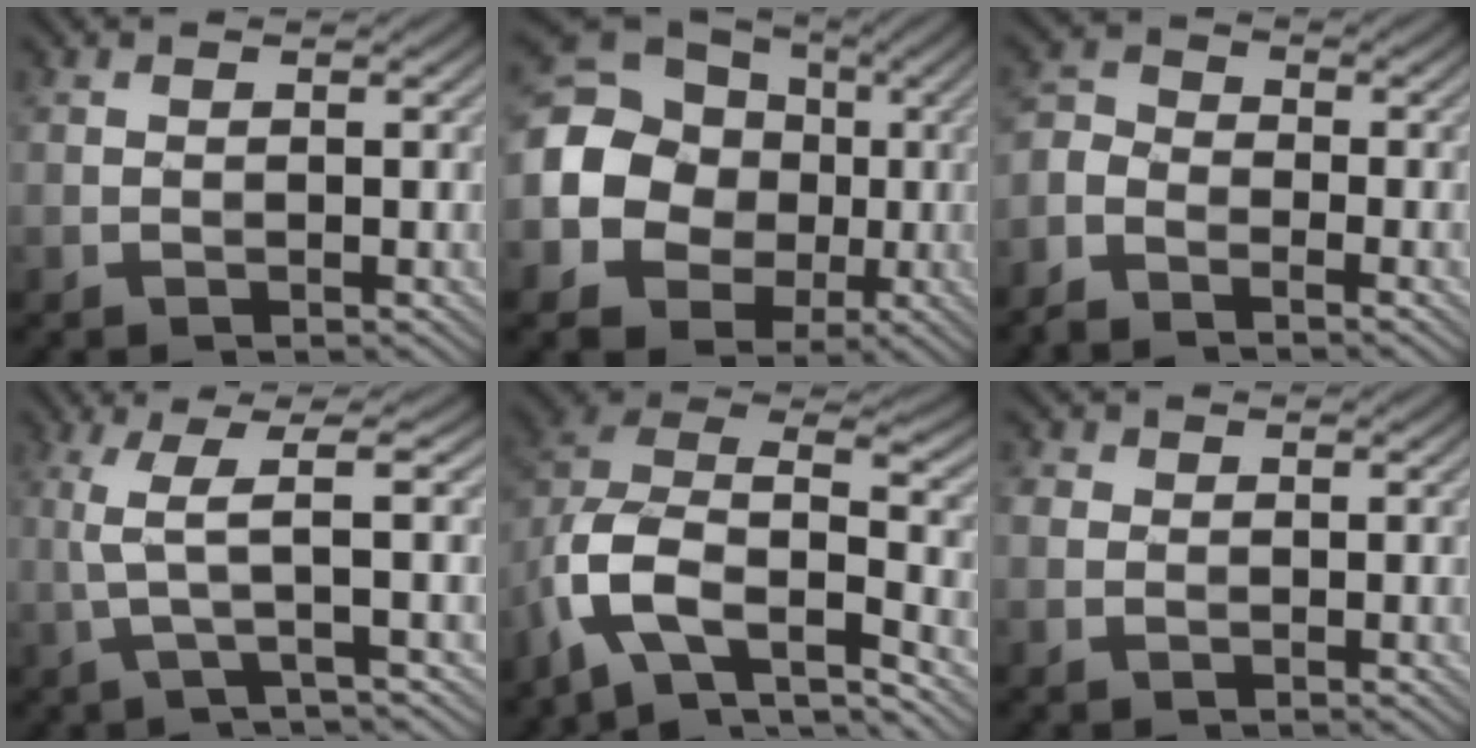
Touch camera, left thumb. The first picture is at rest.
{"total": 16.4, "force": [-0.7, 14.6, 7.5], "torque": [-0.207, -0.004, -0.032]}
{"total": 4.0, "force": [-3.1, 2.0, 1.6], "torque": [-0.051, 0.002, -0.078]}
{"total": 5.2, "force": [0.7, 0.3, 5.2], "torque": [-0.106, 0.018, 0.009]}
{"total": 12.1, "force": [-6.0, 6.2, 8.5], "torque": [-0.196, -0.014, -0.112]}
{"total": 1.5, "force": [0.2, 1.3, 0.7], "torque": [-0.023, 0.003, 0.003]}